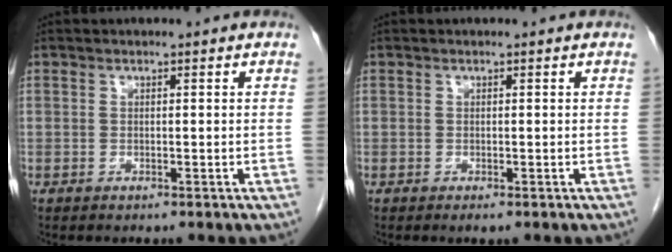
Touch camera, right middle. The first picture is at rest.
{"total": 0.7, "force": [-0.4, 0.2, 0.5], "torque": [-0.008, -0.002, -0.004]}